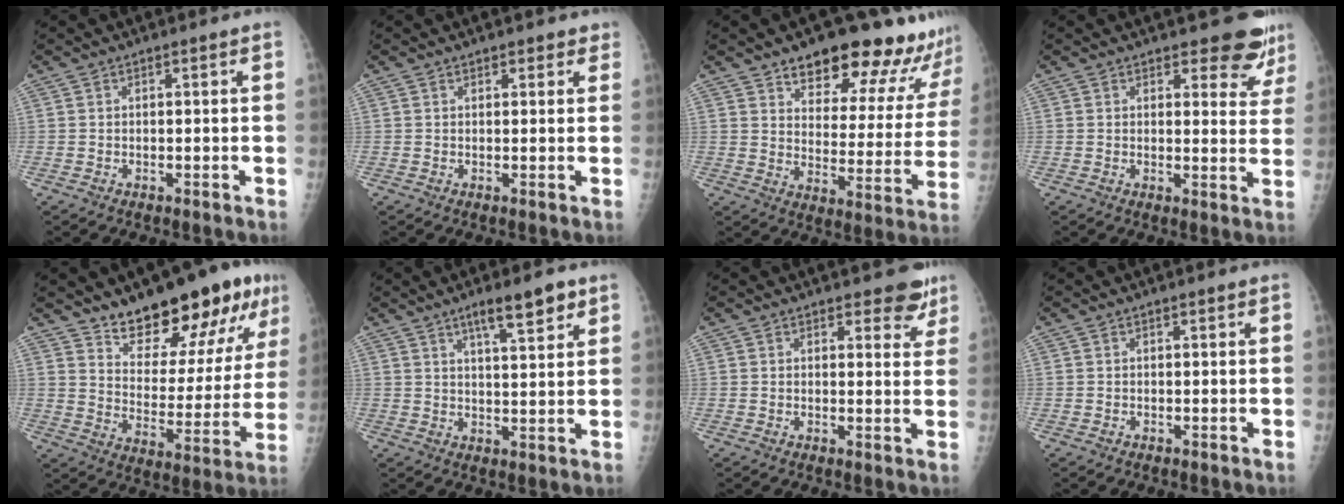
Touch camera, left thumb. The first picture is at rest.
{"total": 1.8, "force": [1.3, 1.1, 0.4], "torque": [0.016, -0.005, 0.010]}
{"total": 20.6, "force": [17.2, 6.9, 9.2], "torque": [-0.072, -0.109, 0.222]}
{"total": 7.7, "force": [6.4, 3.1, 3.0], "torque": [0.004, -0.042, 0.062]}
{"total": 19.4, "force": [13.5, 7.2, 12.0], "torque": [-0.125, -0.086, 0.211]}
{"total": 7.7, "force": [4.8, 1.7, 5.7], "torque": [-0.081, -0.022, 0.076]}
{"total": 4.6, "force": [3.6, 2.3, 1.7], "torque": [0.011, -0.023, 0.035]}
{"total": 0.0}